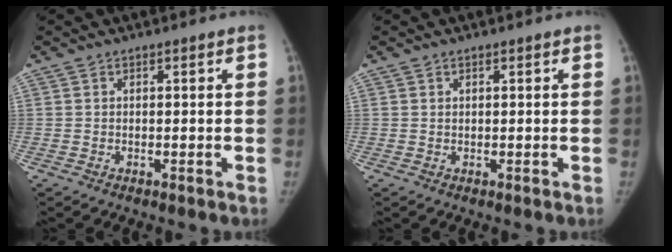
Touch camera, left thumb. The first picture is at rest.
{"total": 0.0}